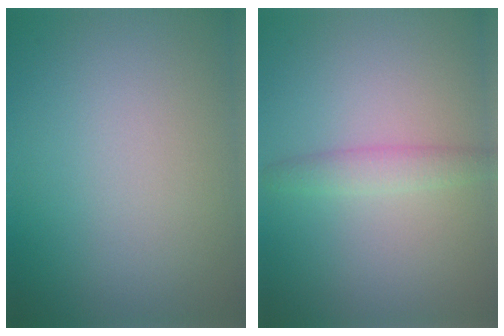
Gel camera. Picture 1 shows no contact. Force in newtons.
{"total": 1.8, "press": 1.8, "slide": 0.1}